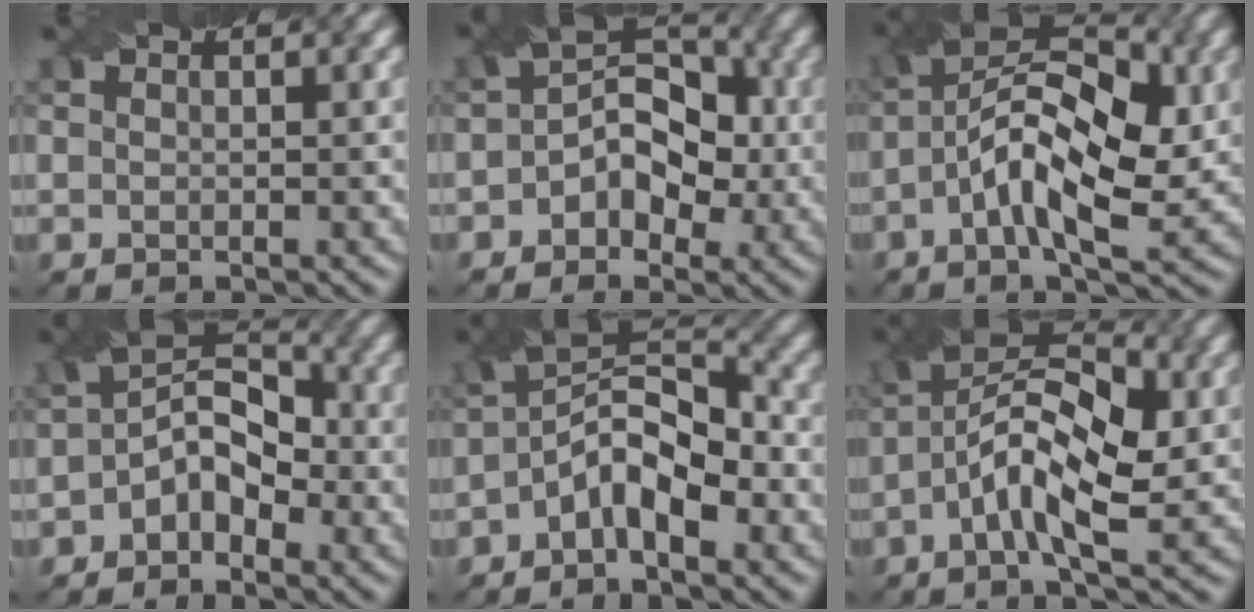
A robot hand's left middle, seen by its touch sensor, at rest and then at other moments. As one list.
[{"total": 5.7, "force": [-0.7, 4.0, 4.0], "torque": [-0.036, 0.014, -0.021]}, {"total": 10.3, "force": [-0.6, 4.7, 9.1], "torque": [-0.159, 0.016, -0.017]}, {"total": 4.9, "force": [-1.5, 3.3, 3.3], "torque": [-0.048, 0.010, -0.034]}, {"total": 6.6, "force": [-1.8, 3.1, 5.6], "torque": [-0.095, 0.020, -0.041]}, {"total": 8.5, "force": [-1.0, 3.5, 7.6], "torque": [-0.140, 0.024, -0.027]}]